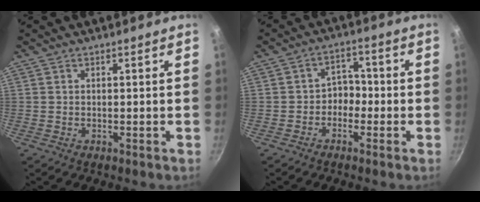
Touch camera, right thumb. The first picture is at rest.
{"total": 4.4, "force": [-1.5, 3.5, 2.2], "torque": [-0.001, 0.025, -0.038]}